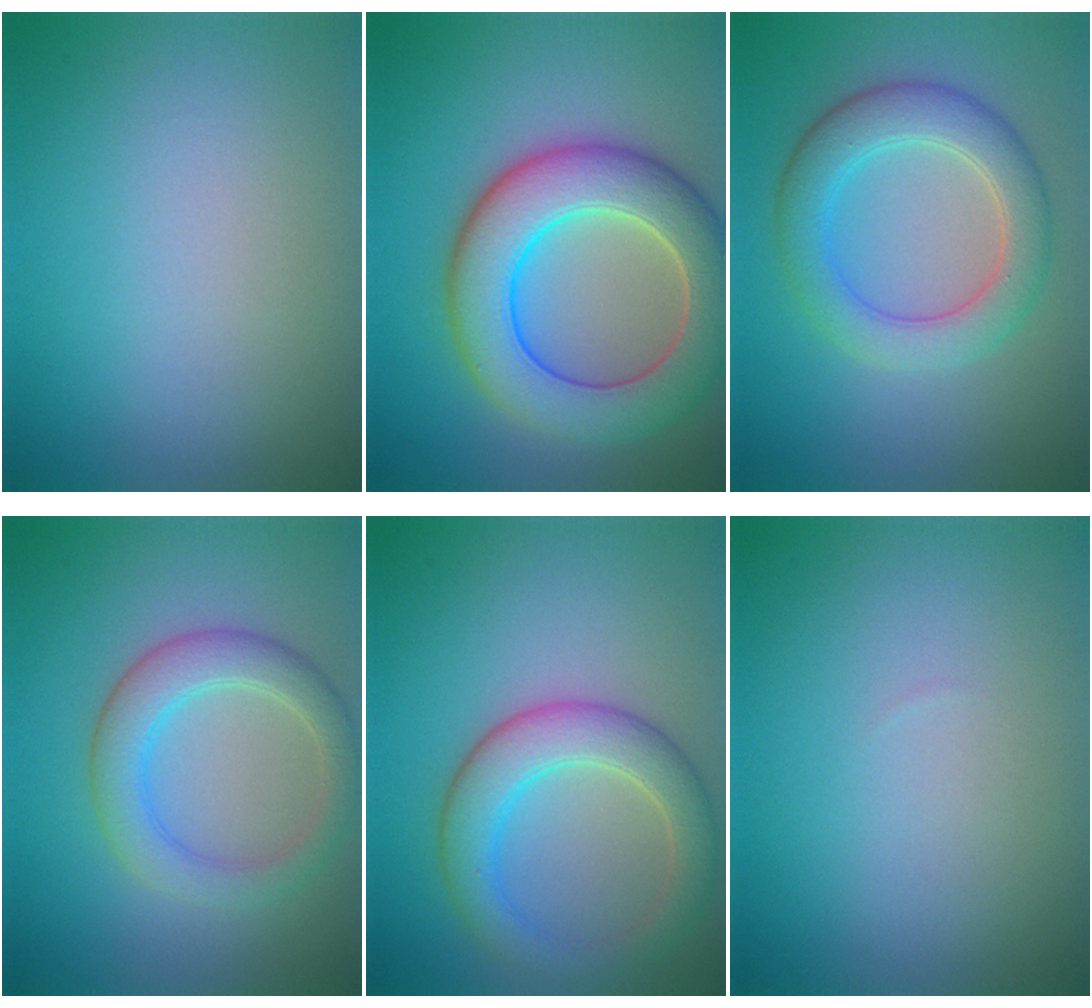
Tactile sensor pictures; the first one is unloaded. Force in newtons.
{"total": 9.3, "press": 9.3, "slide": 0.6}
{"total": 5.0, "press": 5.0, "slide": 0.3}
{"total": 4.1, "press": 4.1, "slide": 0.4}
{"total": 5.3, "press": 5.3, "slide": 0.5}
{"total": 0.0}